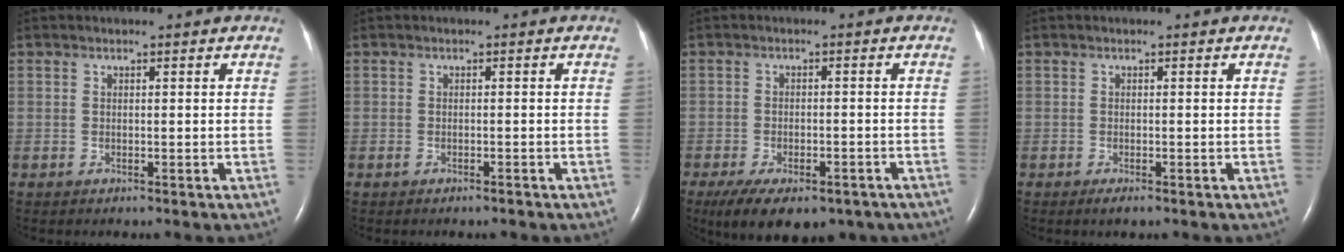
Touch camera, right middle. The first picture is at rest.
{"total": 0.8, "force": [-0.7, 0.2, 0.5], "torque": [-0.013, -0.001, -0.008]}
{"total": 12.6, "force": [-8.7, 5.6, 7.2], "torque": [-0.124, -0.009, -0.120]}
{"total": 1.1, "force": [-0.7, 0.2, 0.8], "torque": [-0.017, -0.004, -0.009]}